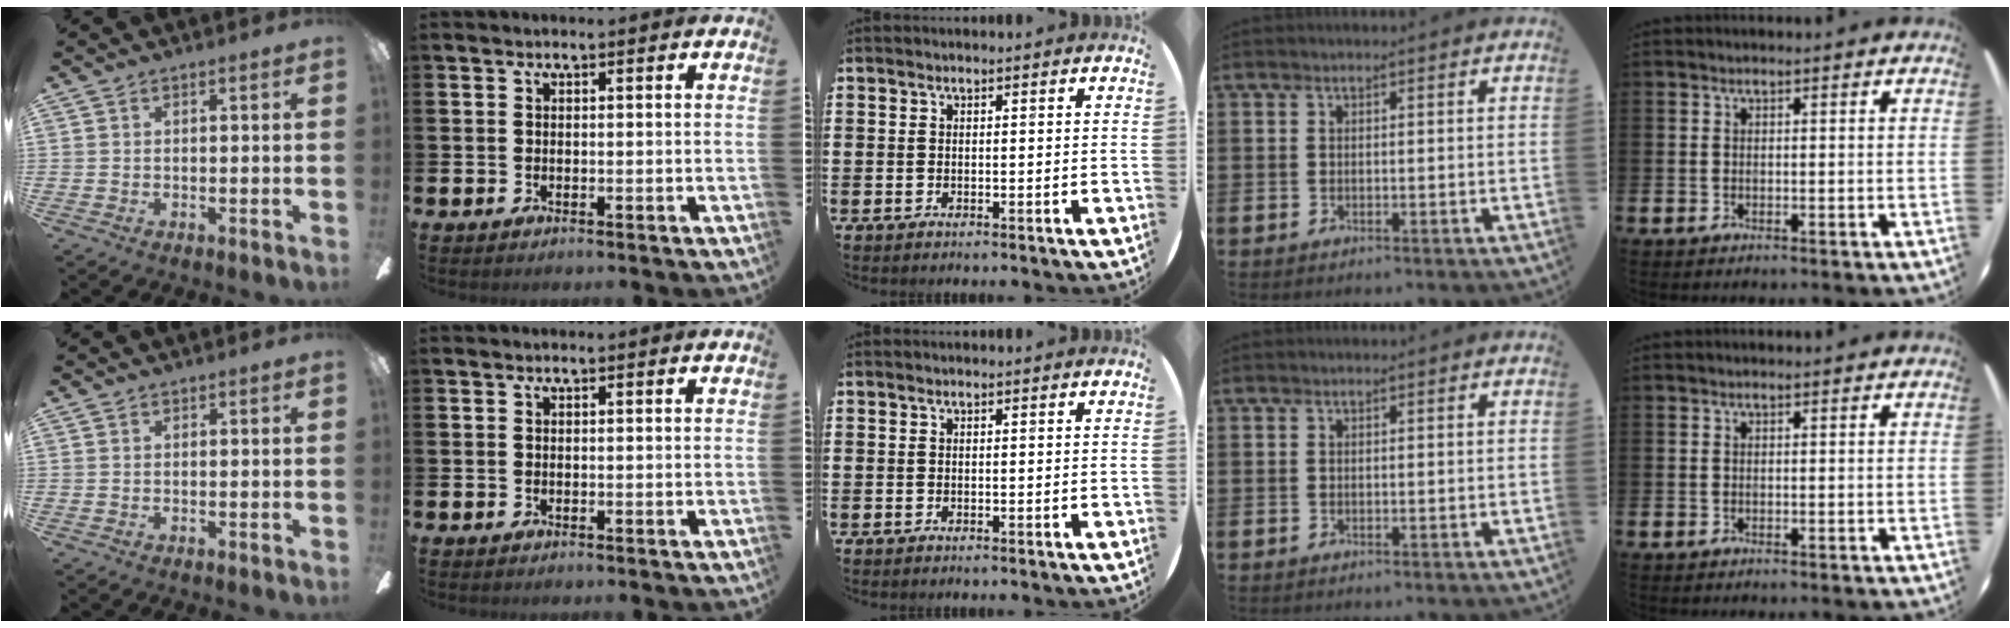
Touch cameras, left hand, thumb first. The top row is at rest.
{}